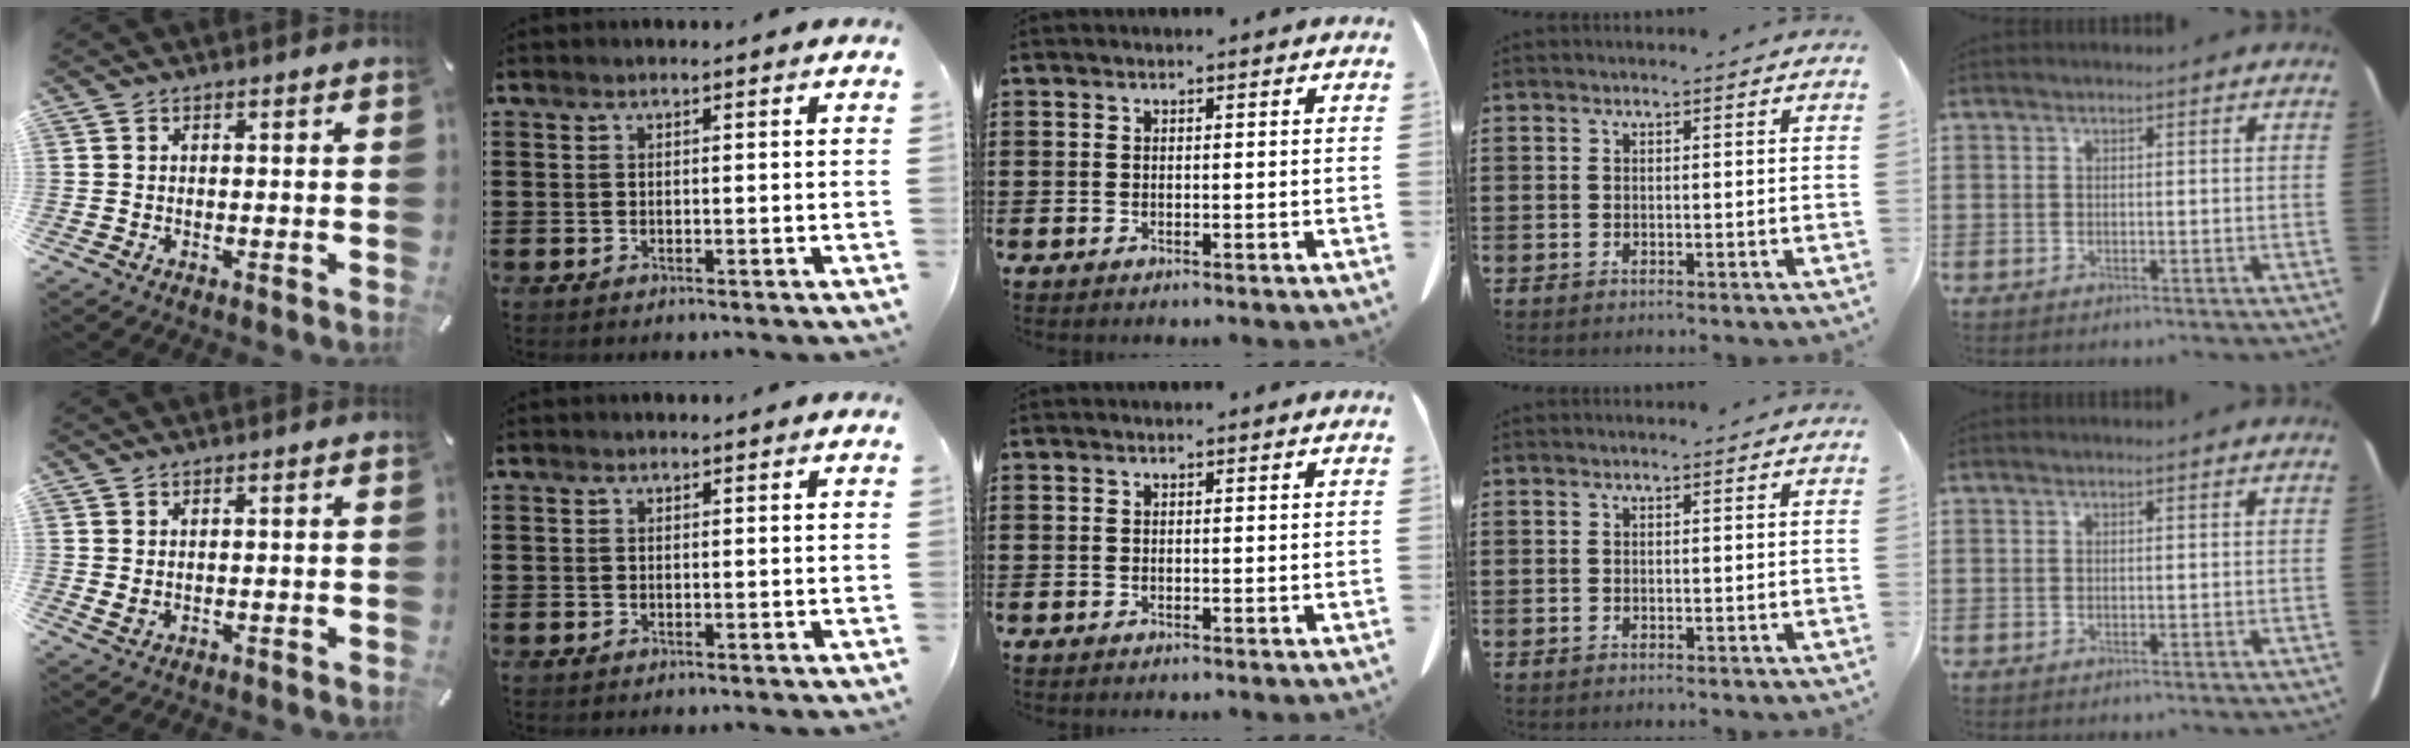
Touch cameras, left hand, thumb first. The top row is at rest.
{"thumb": {"total": 1.4, "force": [0.5, 0.7, 1.1], "torque": [-0.022, 0.000, 0.009]}}